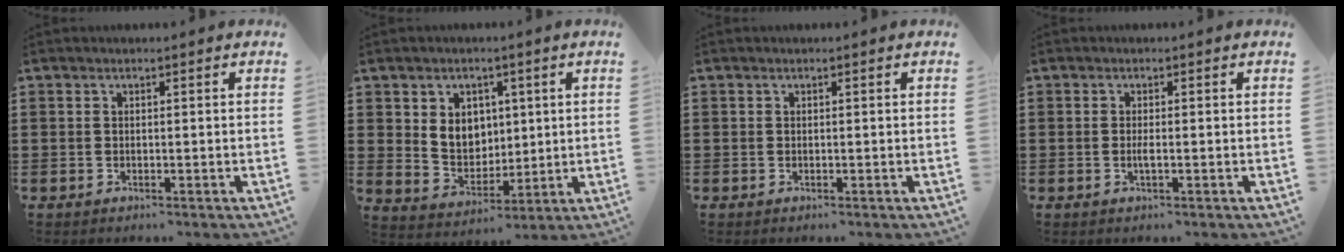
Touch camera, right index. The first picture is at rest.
{"total": 5.9, "force": [2.0, 5.2, 2.1], "torque": [-0.047, 0.008, 0.035]}
{"total": 0.0}
{"total": 1.4, "force": [-0.4, 0.1, 1.3], "torque": [-0.033, -0.006, -0.009]}